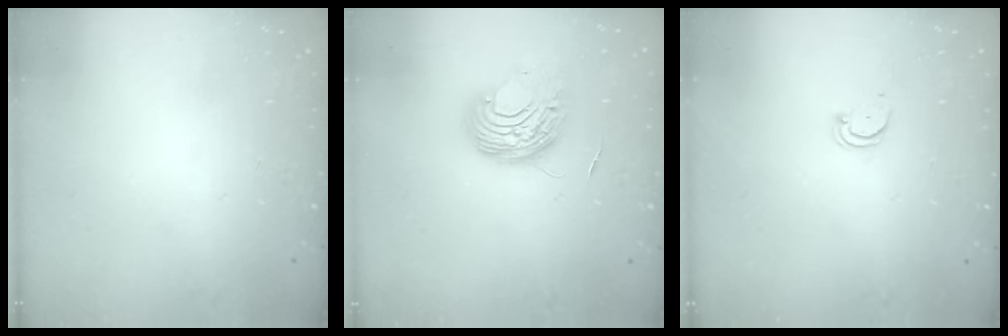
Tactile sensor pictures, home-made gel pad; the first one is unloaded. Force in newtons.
{"total": 8.8, "press": 8.8, "slide": 0.6}
{"total": 2.5, "press": 2.5, "slide": 0.2}